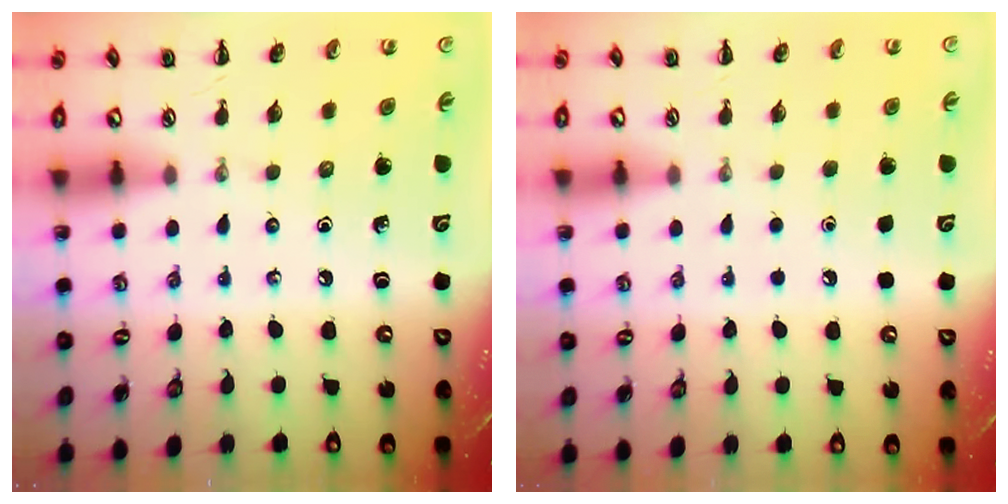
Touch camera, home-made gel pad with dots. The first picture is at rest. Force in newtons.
{"total": 1.7, "press": 1.7, "slide": 0.1}